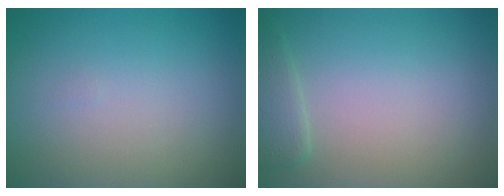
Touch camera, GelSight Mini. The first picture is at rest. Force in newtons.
{"total": 1.2, "press": 1.2, "slide": 0.1}